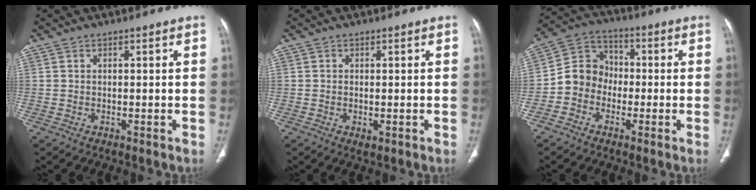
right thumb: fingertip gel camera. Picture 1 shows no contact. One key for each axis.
{"total": 1.1, "fx": -0.3, "fy": 0.5, "fz": 0.9, "tx": -0.016, "ty": -0.004, "tz": -0.003}
{"total": 8.3, "fx": -2.2, "fy": 7.3, "fz": 3.2, "tx": -0.035, "ty": 0.035, "tz": -0.056}